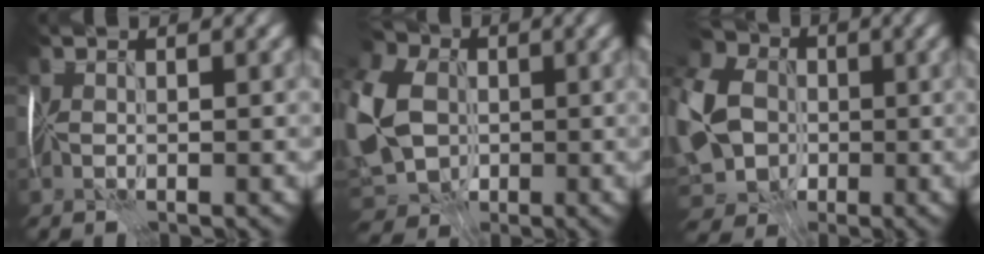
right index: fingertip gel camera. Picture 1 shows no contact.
{"total": 14.1, "force": [-1.0, 10.8, 9.0], "torque": [-0.206, -0.006, -0.032]}
{"total": 12.7, "force": [-1.5, 9.9, 7.8], "torque": [-0.178, -0.009, -0.028]}